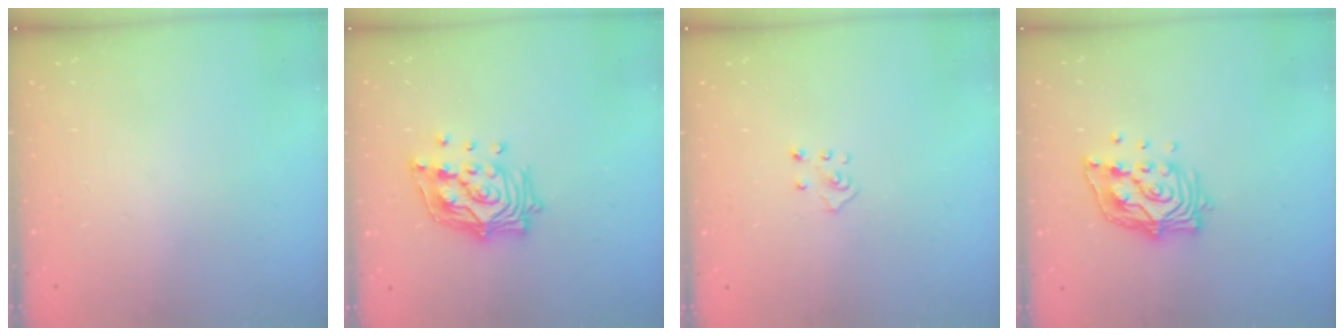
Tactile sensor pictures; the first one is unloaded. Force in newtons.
{"total": 14.8, "press": 14.7, "slide": 2.0}
{"total": 2.7, "press": 2.7, "slide": 0.2}
{"total": 12.4, "press": 12.4, "slide": 1.2}